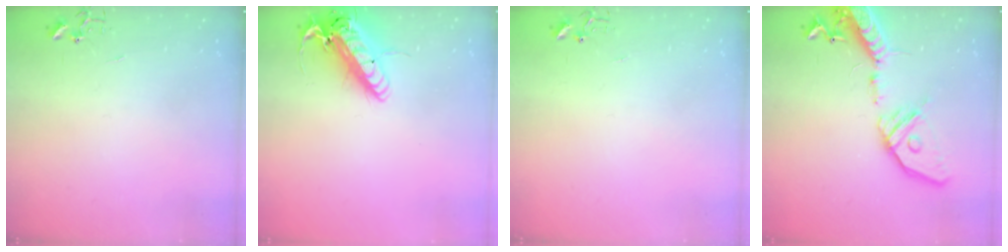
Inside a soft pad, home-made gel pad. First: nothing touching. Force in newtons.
{"total": 18.3, "press": 18.0, "slide": 3.3}
{"total": 4.9, "press": 4.8, "slide": 0.6}
{"total": 19.7, "press": 19.4, "slide": 3.9}